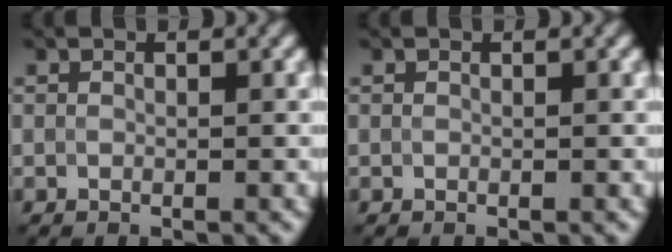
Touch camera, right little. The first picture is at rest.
{"total": 0.0}